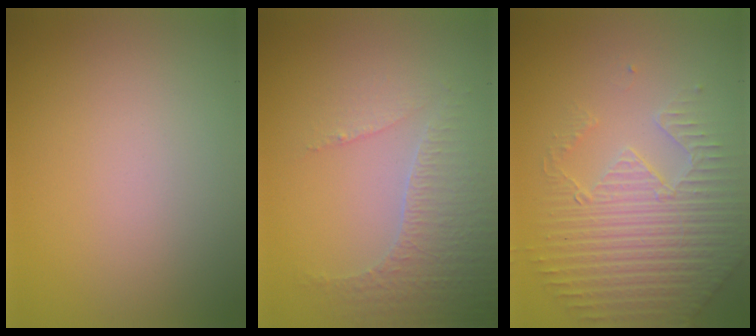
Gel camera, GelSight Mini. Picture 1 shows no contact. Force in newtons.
{"total": 4.3, "press": 3.0, "slide": 3.0}
{"total": 5.3, "press": 4.7, "slide": 2.4}